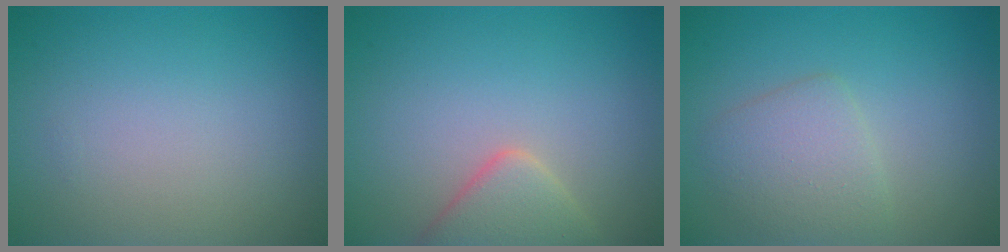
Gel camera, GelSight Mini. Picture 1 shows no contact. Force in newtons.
{"total": 3.4, "press": 3.4, "slide": 0.4}
{"total": 3.0, "press": 3.0, "slide": 0.1}